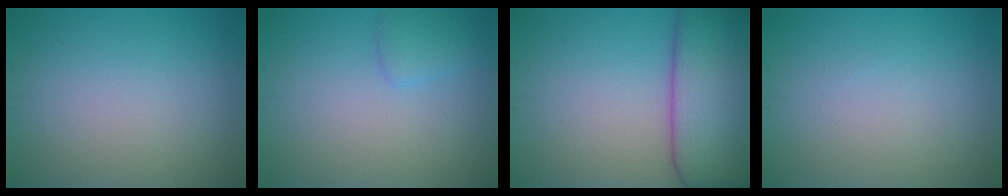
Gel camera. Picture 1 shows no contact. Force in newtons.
{"total": 1.6, "press": 1.6, "slide": 0.1}
{"total": 11.0, "press": 11.0, "slide": 0.8}
{"total": 0.0}